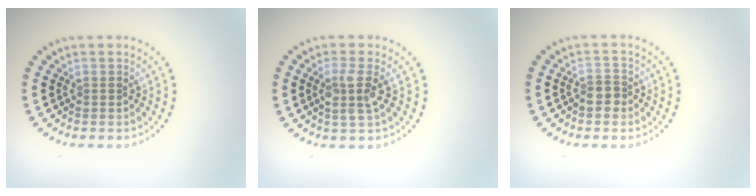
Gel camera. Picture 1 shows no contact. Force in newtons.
{"total": 2.5, "press": 2.2, "slide": 1.2}
{"total": 1.9, "press": 1.7, "slide": 0.8}